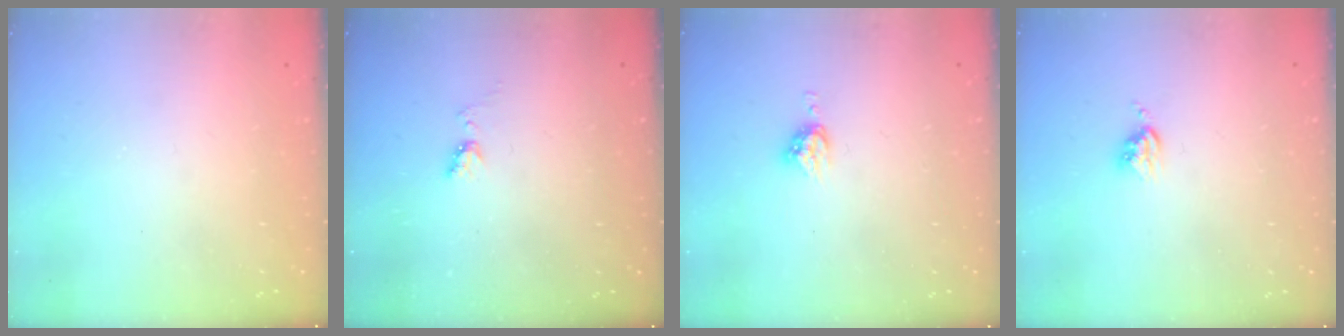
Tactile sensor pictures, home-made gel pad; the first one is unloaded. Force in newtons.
{"total": 4.0, "press": 3.9, "slide": 0.5}
{"total": 5.1, "press": 5.1, "slide": 0.7}
{"total": 3.8, "press": 3.8, "slide": 0.5}